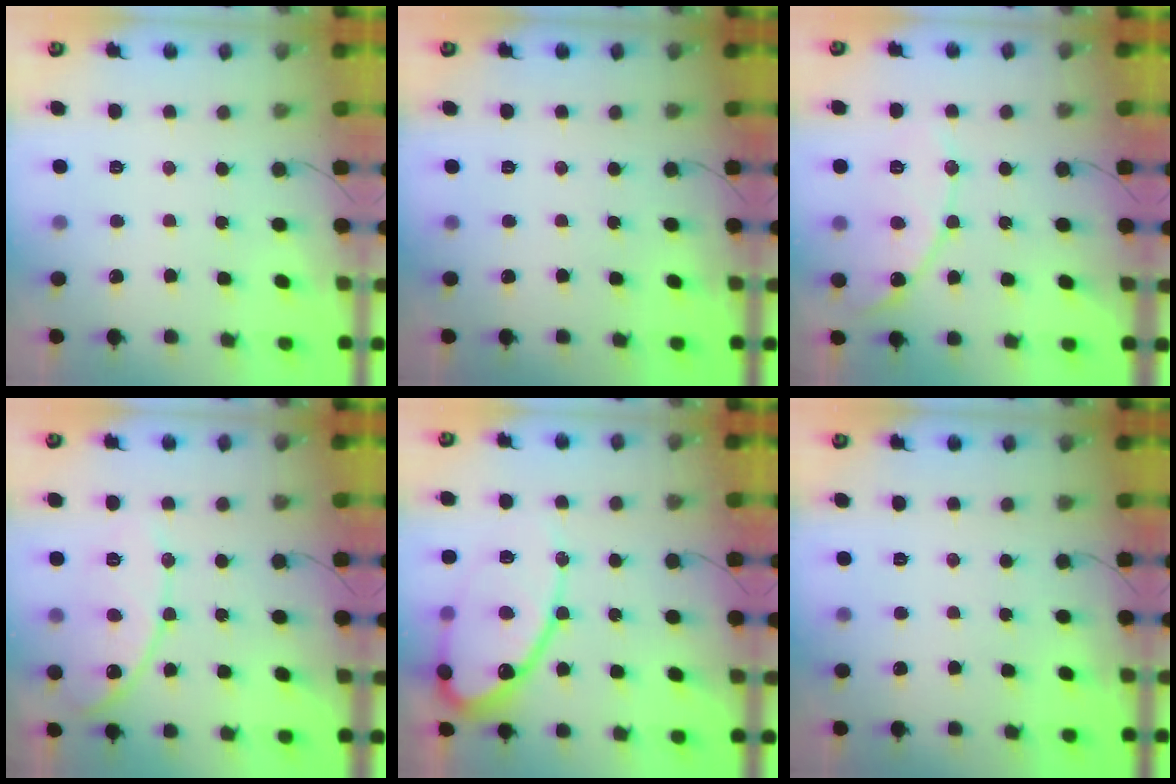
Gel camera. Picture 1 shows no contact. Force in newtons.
{"total": 0.0}
{"total": 11.6, "press": 11.6, "slide": 0.9}
{"total": 12.2, "press": 12.1, "slide": 1.0}
{"total": 18.2, "press": 18.1, "slide": 1.8}
{"total": 0.0}